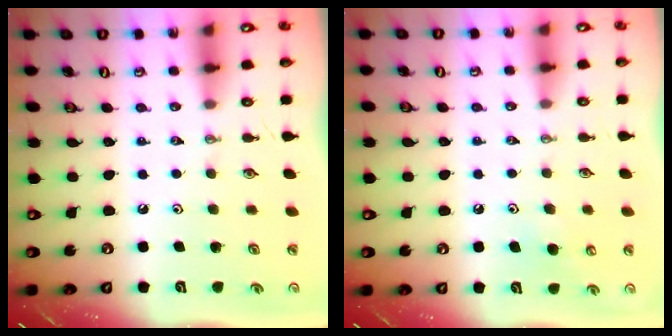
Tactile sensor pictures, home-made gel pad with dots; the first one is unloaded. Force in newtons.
{"total": 6.1, "press": 6.0, "slide": 0.9}